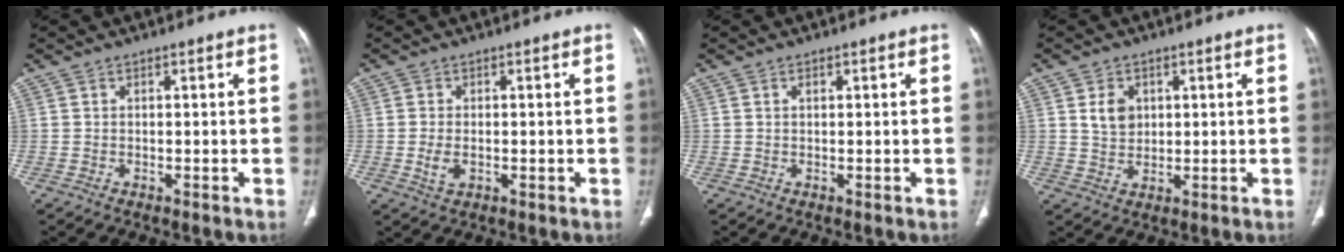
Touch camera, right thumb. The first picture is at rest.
{"total": 3.1, "force": [-0.3, 1.9, 2.4], "torque": [-0.050, -0.004, -0.004]}
{"total": 0.9, "force": [0.4, 0.4, 0.6], "torque": [-0.006, 0.000, 0.006]}
{"total": 4.6, "force": [1.5, 3.5, 2.6], "torque": [-0.028, -0.010, 0.030]}